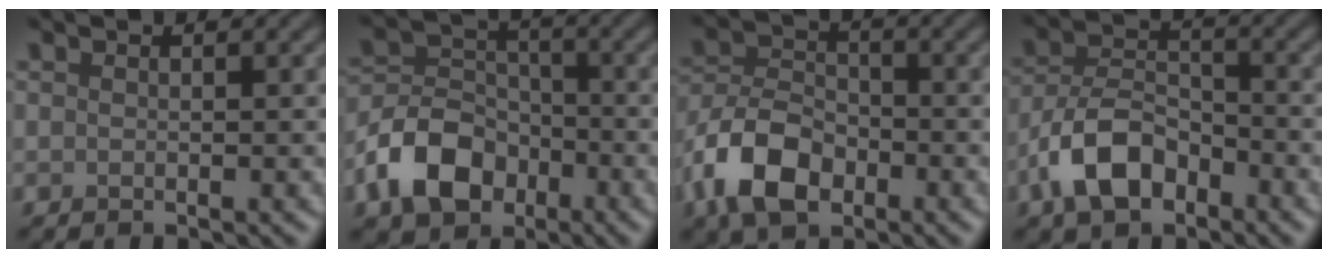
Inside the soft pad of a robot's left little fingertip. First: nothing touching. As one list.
[{"total": 6.8, "force": [-3.4, 4.8, 3.5], "torque": [-0.064, -0.001, -0.076]}, {"total": 7.3, "force": [-3.6, 4.5, 4.5], "torque": [-0.093, 0.001, -0.078]}, {"total": 6.2, "force": [-3.4, 3.4, 3.8], "torque": [-0.069, 0.004, -0.073]}]